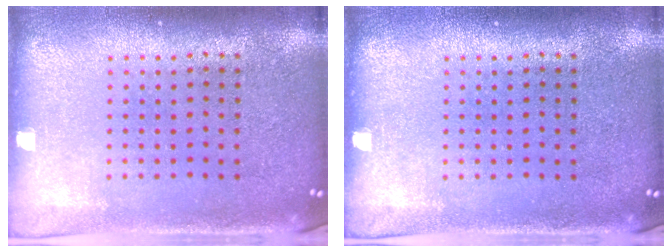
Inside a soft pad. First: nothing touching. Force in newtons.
{"total": 0.0}